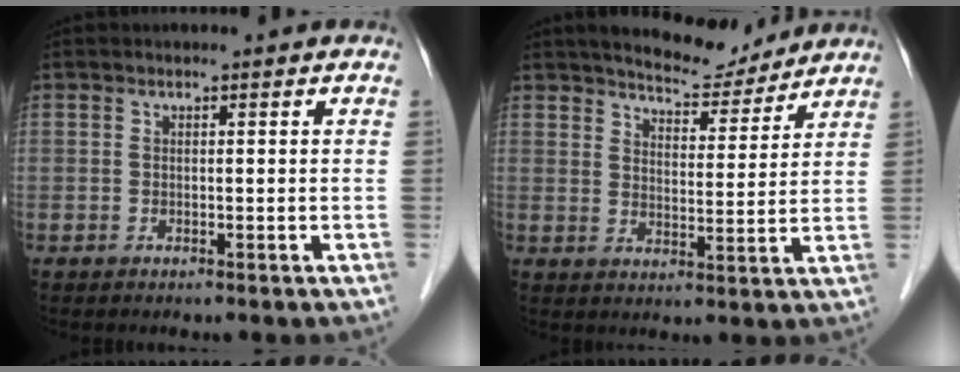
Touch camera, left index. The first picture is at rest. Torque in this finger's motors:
{"motor_torque": [0.92, -1.22, 0.28, 0.04]}